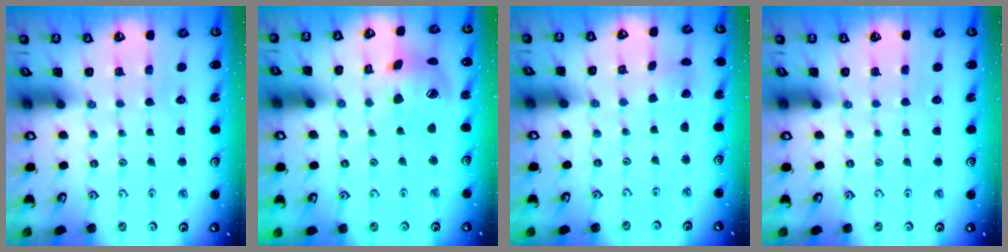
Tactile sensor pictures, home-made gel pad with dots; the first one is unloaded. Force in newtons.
{"total": 15.8, "press": 15.6, "slide": 2.2}
{"total": 0.6, "press": 0.6, "slide": 0.1}
{"total": 0.0}